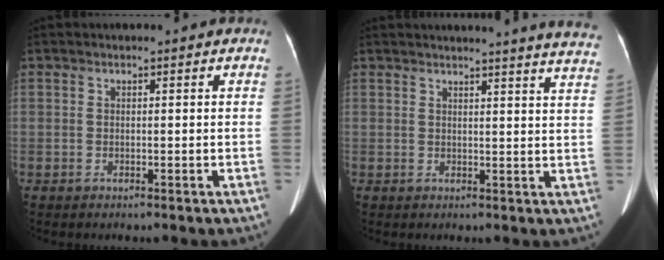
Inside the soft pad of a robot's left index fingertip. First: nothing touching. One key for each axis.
{"total": 17.4, "fx": 16.6, "fy": -0.3, "fz": 5.0, "tx": -0.062, "ty": -0.073, "tz": 0.171}